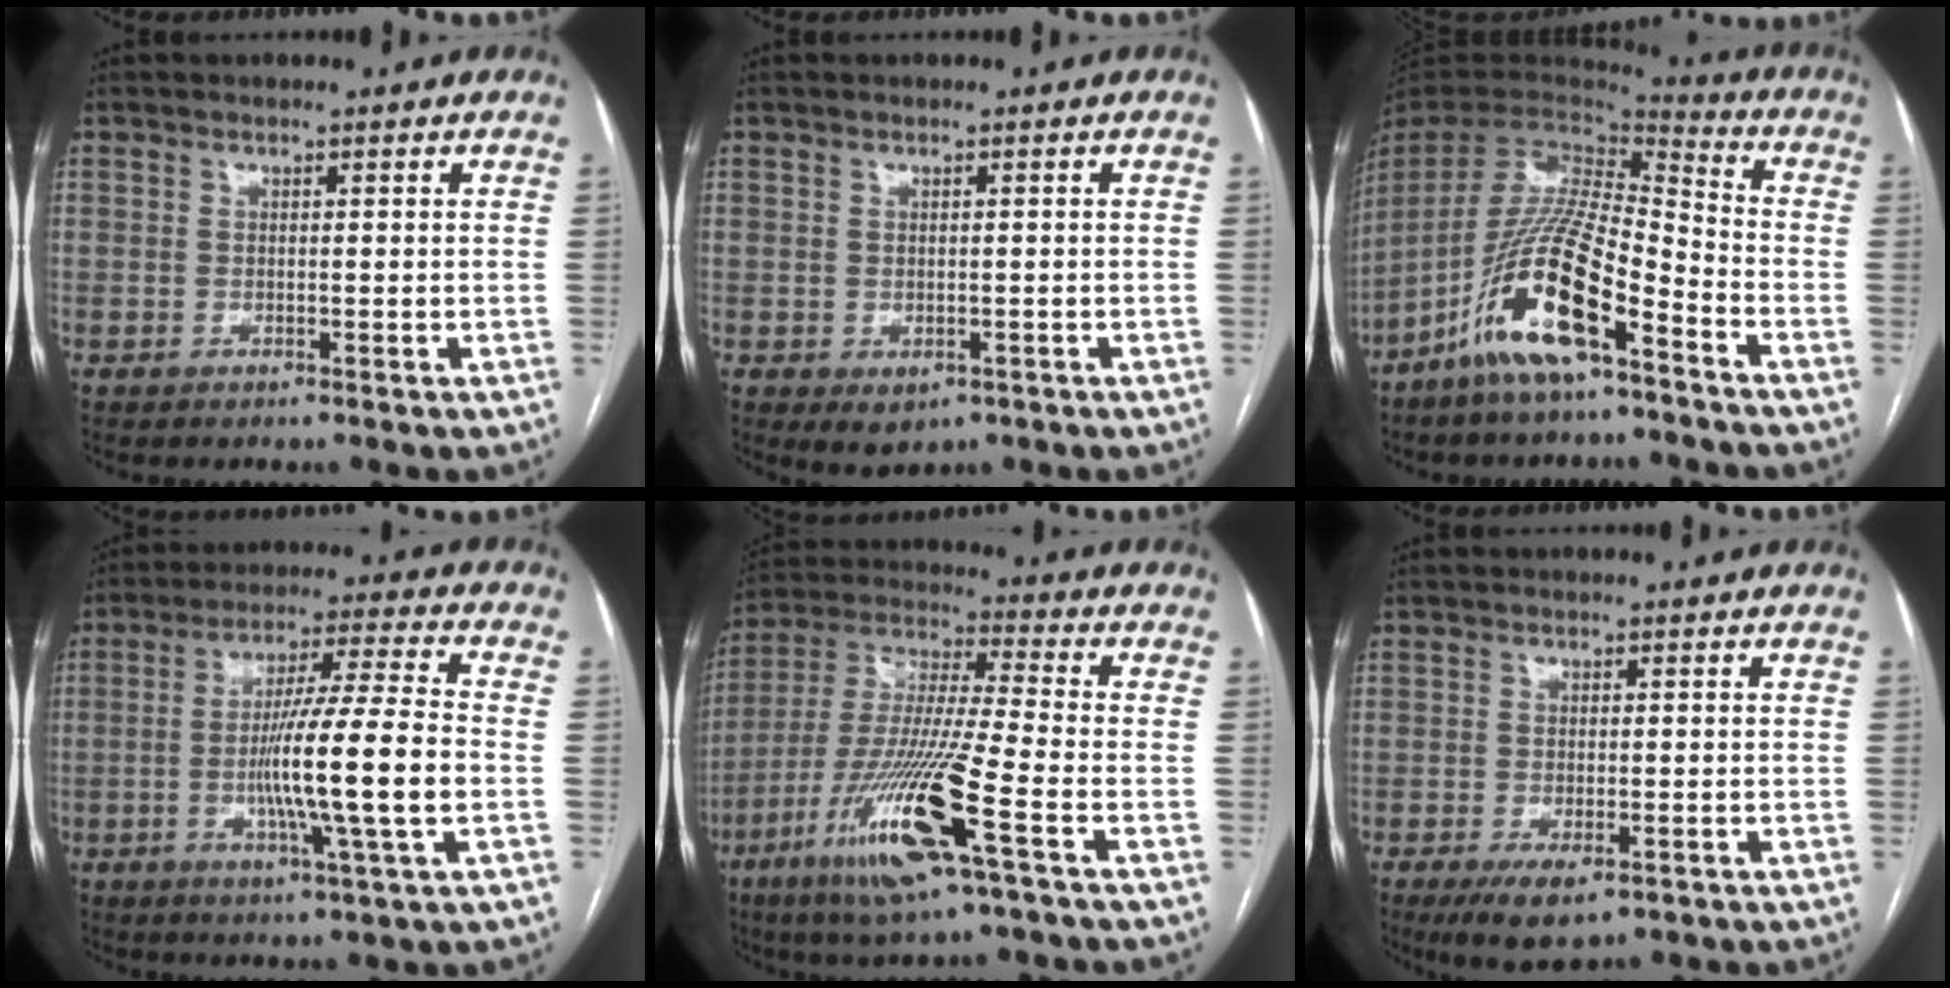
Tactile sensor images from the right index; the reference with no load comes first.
{"total": 2.8, "force": [-1.2, 1.8, 1.7], "torque": [-0.020, -0.003, -0.002]}
{"total": 16.7, "force": [-9.4, 3.2, 13.4], "torque": [-0.284, -0.020, -0.178]}
{"total": 14.2, "force": [-2.6, -0.8, 14.0], "torque": [-0.247, -0.005, -0.052]}
{"total": 17.5, "force": [-8.1, 0.2, 15.5], "torque": [-0.333, -0.034, -0.158]}
{"total": 5.6, "force": [-3.2, 1.9, 4.2], "torque": [-0.072, -0.012, -0.046]}